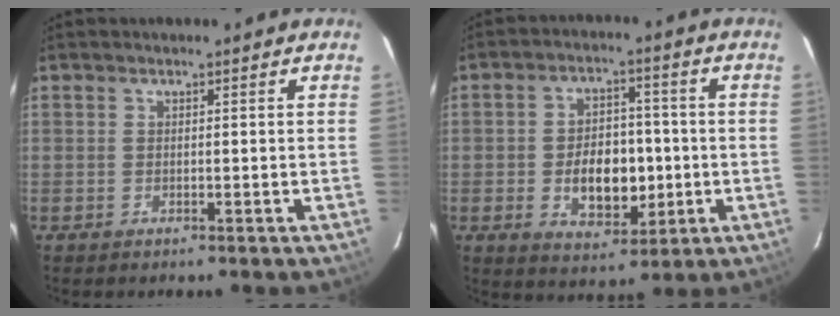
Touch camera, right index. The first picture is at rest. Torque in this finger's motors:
{"motor_torque": [0.79, -0.42, 0.55, 0.10]}